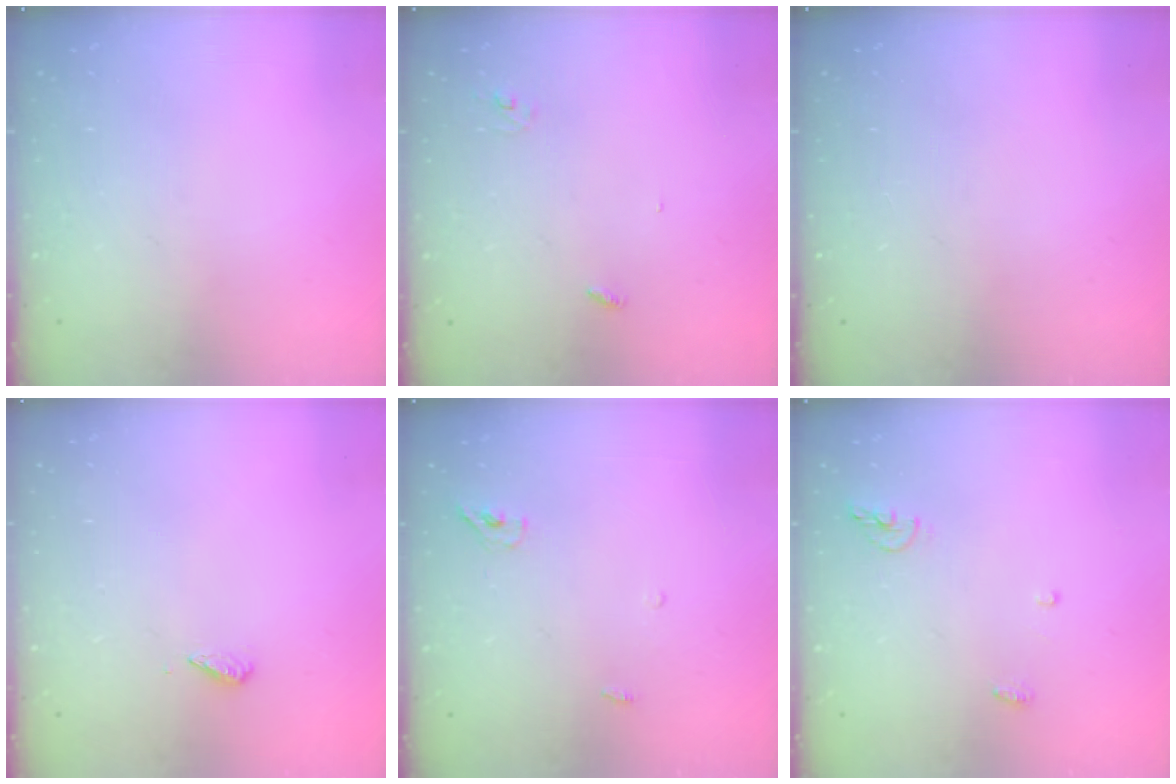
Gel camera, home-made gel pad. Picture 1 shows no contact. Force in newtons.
{"total": 2.8, "press": 2.8, "slide": 0.3}
{"total": 0.0}
{"total": 2.9, "press": 2.9, "slide": 0.4}
{"total": 3.9, "press": 3.7, "slide": 1.2}
{"total": 5.2, "press": 5.0, "slide": 1.2}